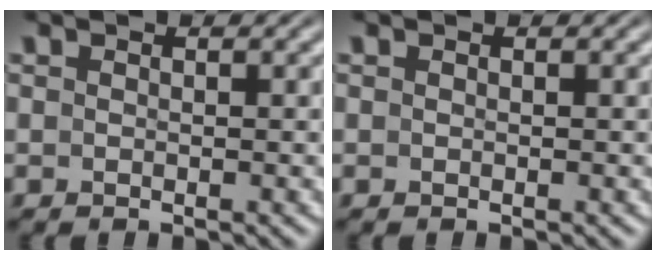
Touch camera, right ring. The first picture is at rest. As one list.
[{"total": 1.2, "force": [-0.3, -1.1, -0.4], "torque": [0.015, -0.011, 0.006]}]